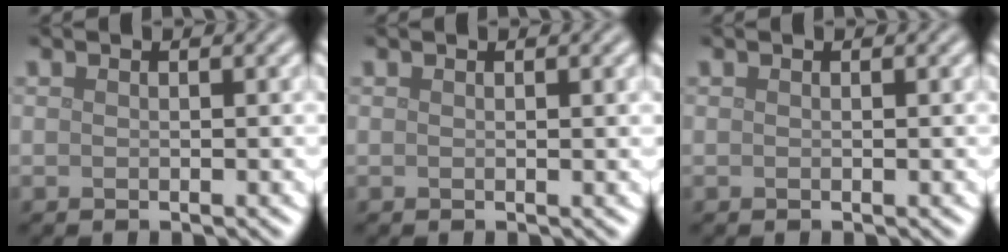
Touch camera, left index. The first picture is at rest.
{"total": 0.6, "force": [0.2, 0.1, 0.5], "torque": [-0.005, 0.004, 0.004]}
{"total": 0.0}